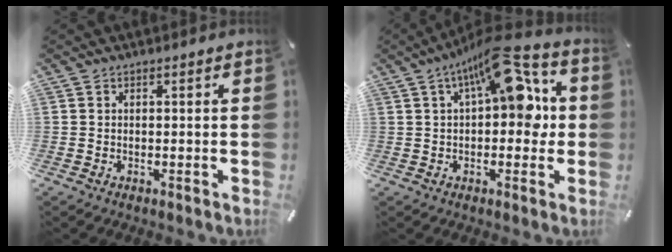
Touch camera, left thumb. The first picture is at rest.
{"total": 15.2, "force": [6.3, 6.7, 12.1], "torque": [-0.170, -0.031, 0.104]}